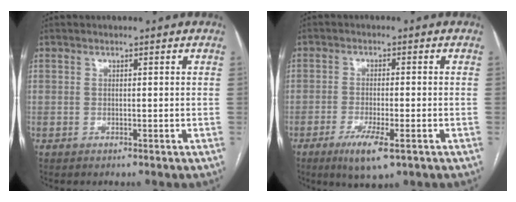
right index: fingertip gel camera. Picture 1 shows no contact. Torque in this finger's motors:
{"motor_torque": [-0.18, -0.10, -0.06, 0.00]}